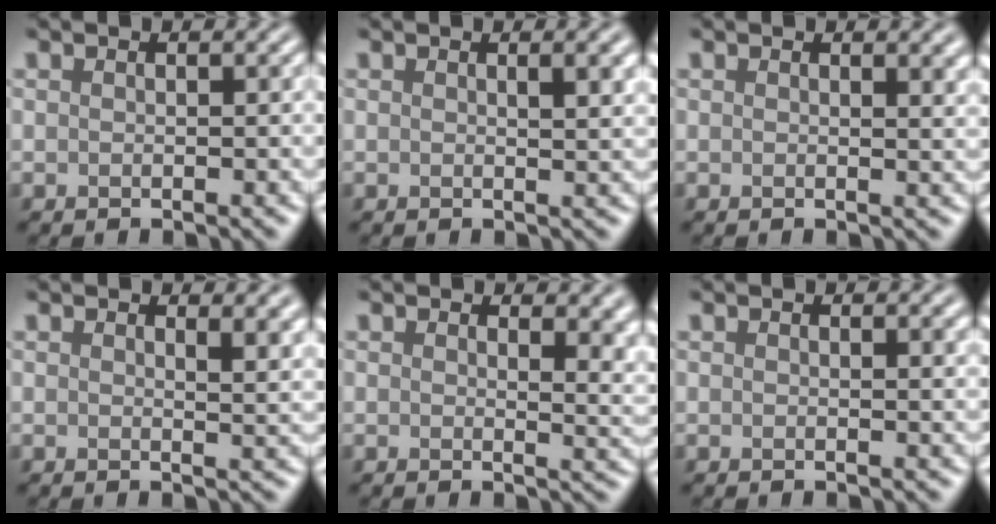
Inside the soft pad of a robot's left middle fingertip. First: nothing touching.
{"total": 1.8, "force": [0.7, 0.4, 1.6], "torque": [-0.017, 0.000, 0.012]}
{"total": 1.5, "force": [0.9, 0.5, 1.1], "torque": [-0.011, -0.002, 0.015]}
{"total": 2.7, "force": [1.5, 1.1, 2.0], "torque": [-0.018, 0.001, 0.022]}
{"total": 4.6, "force": [2.2, 2.5, 3.2], "torque": [-0.017, -0.005, 0.026]}
{"total": 0.7, "force": [0.5, 0.1, 0.5], "torque": [-0.006, -0.001, 0.009]}